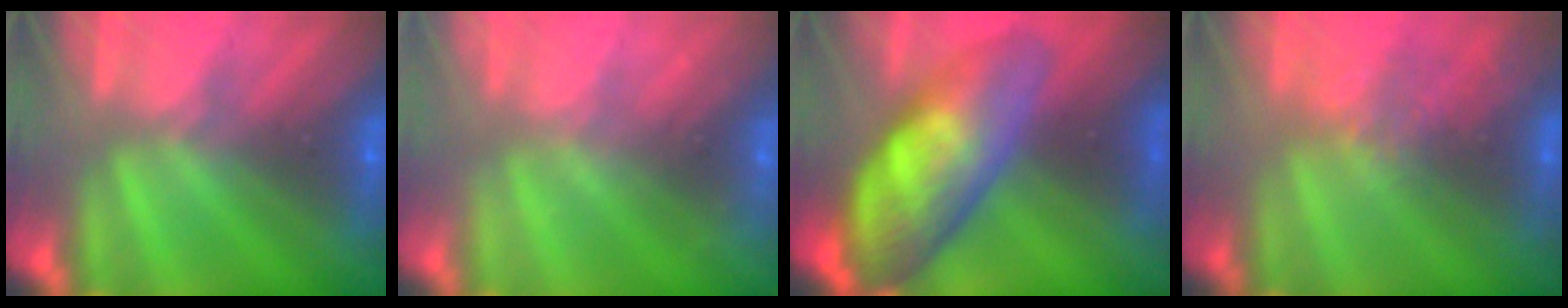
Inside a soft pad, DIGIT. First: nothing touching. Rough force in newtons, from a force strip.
{"total": 2.1}
{"total": 9.1}
{"total": 2.8}